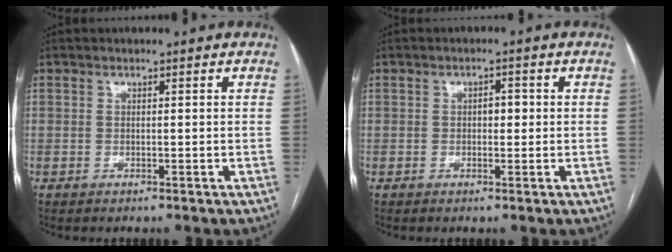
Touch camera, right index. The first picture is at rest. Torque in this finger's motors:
{"motor_torque": [0.67, 0.09, 0.01, 0.03]}